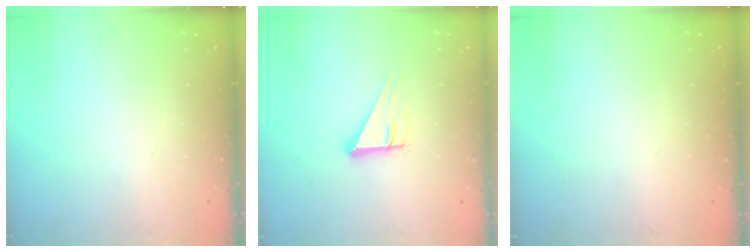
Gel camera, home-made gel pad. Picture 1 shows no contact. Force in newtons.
{"total": 6.6, "press": 6.6, "slide": 0.6}
{"total": 1.6, "press": 1.6, "slide": 0.1}